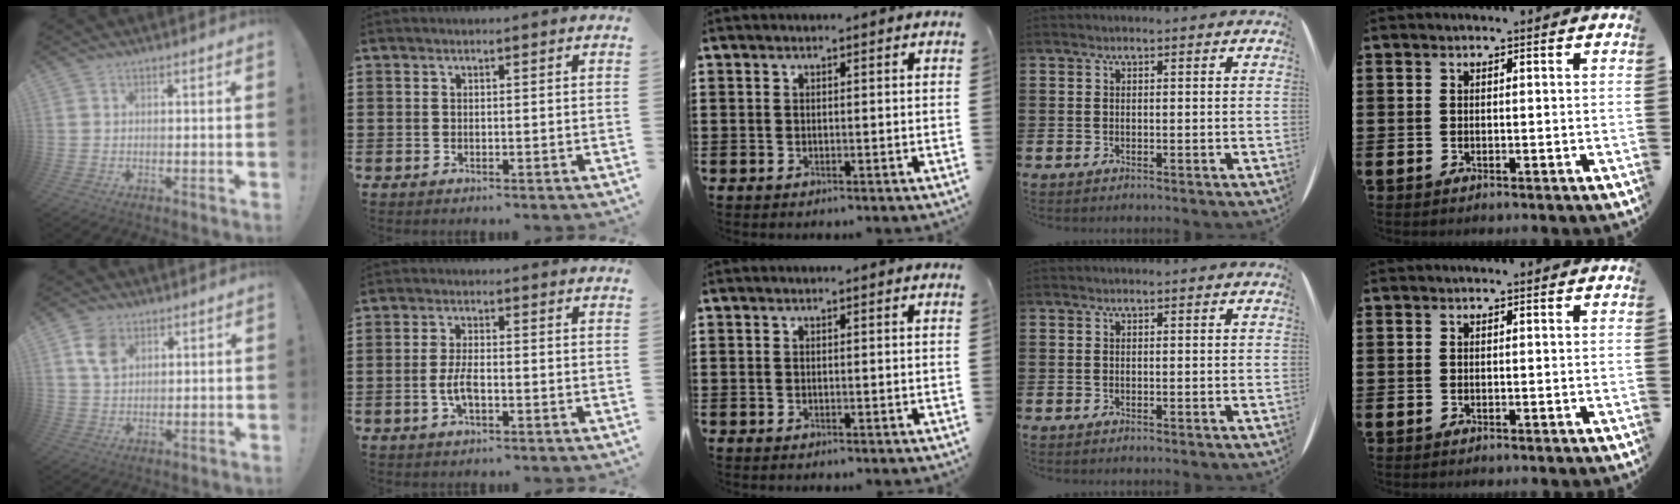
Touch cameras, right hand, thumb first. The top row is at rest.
{"thumb": {"total": 6.5, "force": [3.1, 4.6, 3.5], "torque": [-0.055, -0.005, 0.059]}, "index": {"total": 3.9, "force": [-1.0, 1.5, 3.5], "torque": [-0.085, -0.003, -0.024]}}